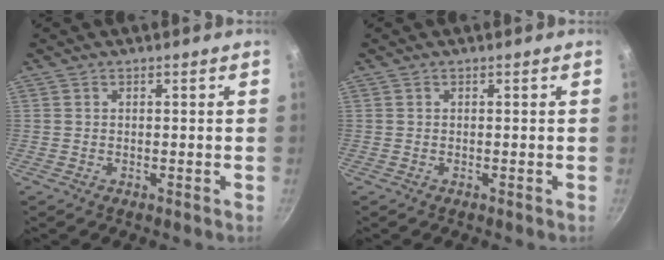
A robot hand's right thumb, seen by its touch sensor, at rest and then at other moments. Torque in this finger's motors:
{"motor_torque": [0.30, 0.07, -0.05, -0.53, -0.03]}